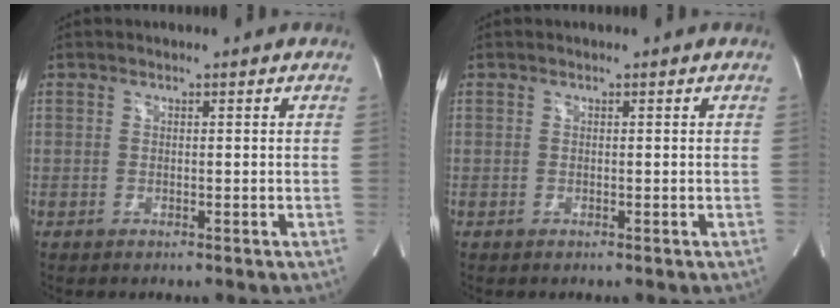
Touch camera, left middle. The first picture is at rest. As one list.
[{"total": 0.0}]